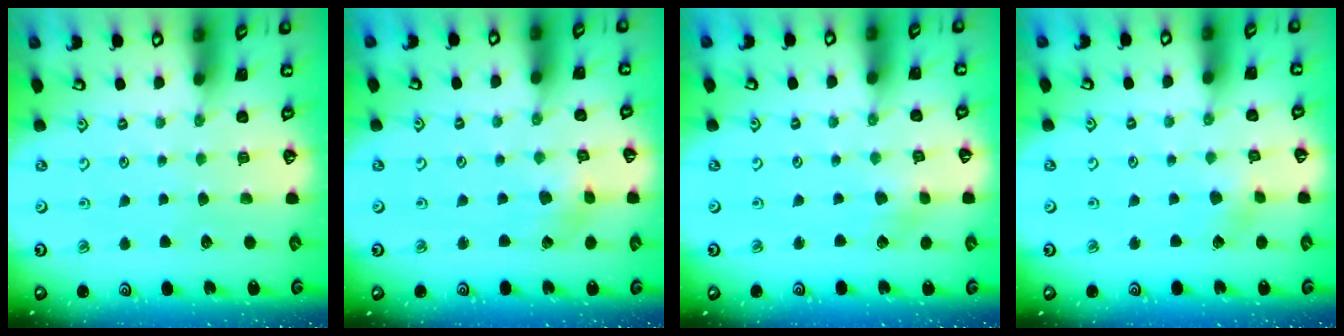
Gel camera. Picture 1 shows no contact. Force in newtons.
{"total": 2.2, "press": 2.2, "slide": 0.4}
{"total": 2.5, "press": 2.4, "slide": 0.3}
{"total": 2.5, "press": 2.4, "slide": 0.7}